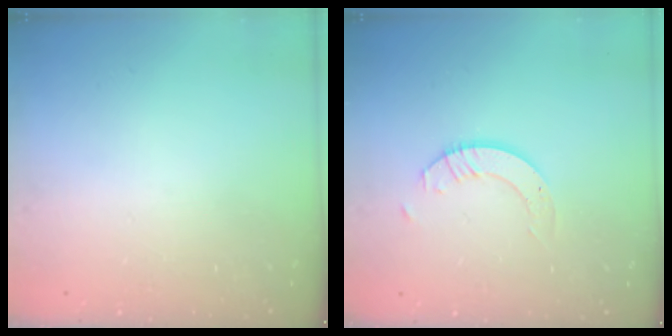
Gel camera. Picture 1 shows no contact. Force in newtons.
{"total": 3.5, "press": 3.5, "slide": 0.1}